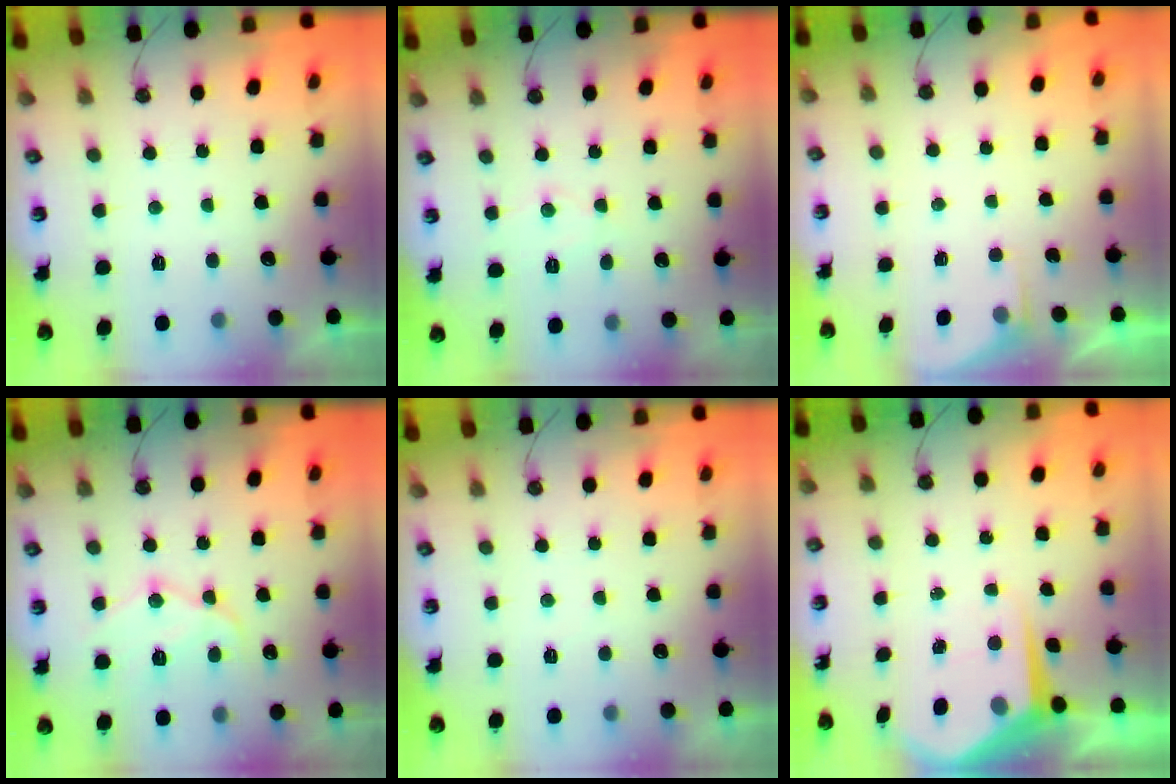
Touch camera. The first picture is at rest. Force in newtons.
{"total": 6.5, "press": 6.5, "slide": 0.2}
{"total": 1.4, "press": 1.3, "slide": 0.2}
{"total": 12.4, "press": 12.4, "slide": 1.1}
{"total": 3.5, "press": 3.5, "slide": 0.5}
{"total": 7.1, "press": 7.1, "slide": 0.1}